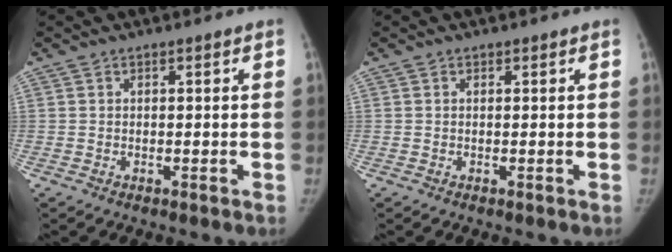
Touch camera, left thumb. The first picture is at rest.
{"total": 0.0}